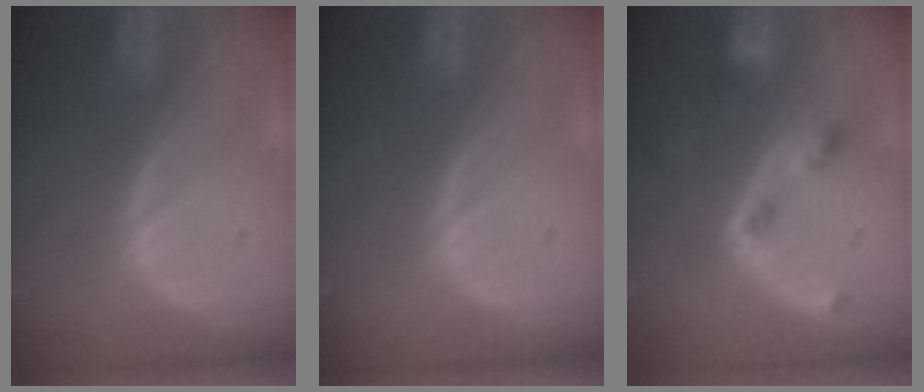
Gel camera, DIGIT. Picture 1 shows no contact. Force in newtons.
{"total": 0.0}
{"total": 4.4, "press": 4.0, "slide": 1.7}